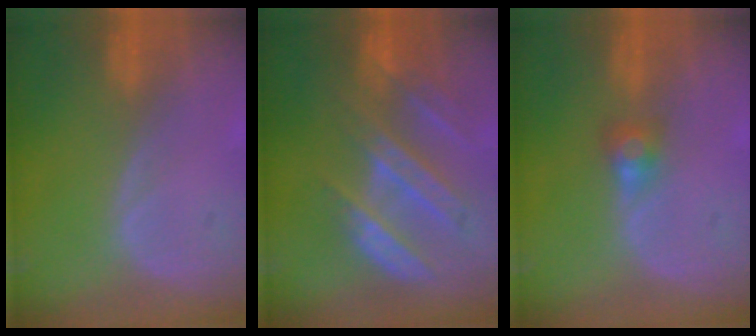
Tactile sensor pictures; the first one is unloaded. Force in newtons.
{"total": 8.7, "press": 7.9, "slide": 3.5}
{"total": 2.7, "press": 2.5, "slide": 0.9}